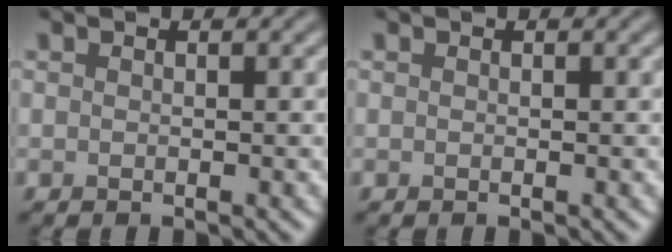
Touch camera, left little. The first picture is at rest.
{"total": 0.0}